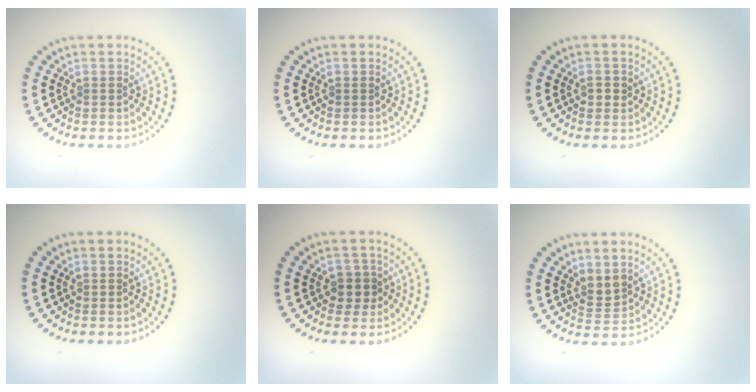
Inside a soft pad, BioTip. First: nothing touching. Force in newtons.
{"total": 0.0}
{"total": 1.0, "press": 1.0, "slide": 0.1}
{"total": 0.0}
{"total": 2.1, "press": 1.9, "slide": 1.1}
{"total": 1.8, "press": 1.5, "slide": 1.0}